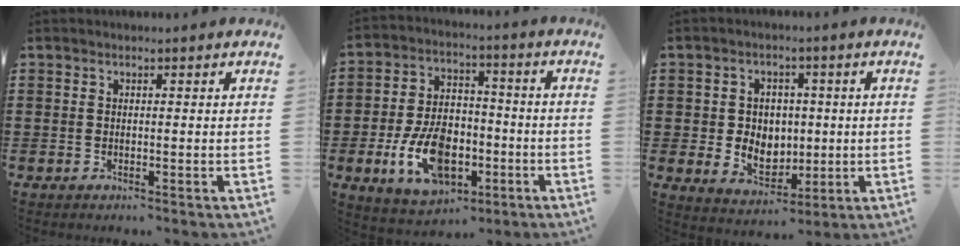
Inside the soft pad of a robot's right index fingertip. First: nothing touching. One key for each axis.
{"total": 11.5, "fx": -3.6, "fy": 7.3, "fz": 8.2, "tx": -0.174, "ty": 0.005, "tz": -0.065}
{"total": 5.4, "fx": 0.4, "fy": 5.0, "fz": 2.0, "tx": -0.043, "ty": 0.009, "tz": 0.005}